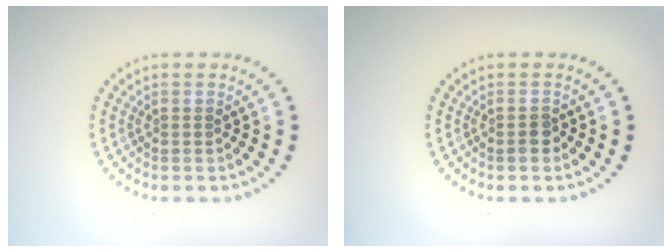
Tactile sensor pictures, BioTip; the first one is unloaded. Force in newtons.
{"total": 1.3, "press": 1.1, "slide": 0.5}